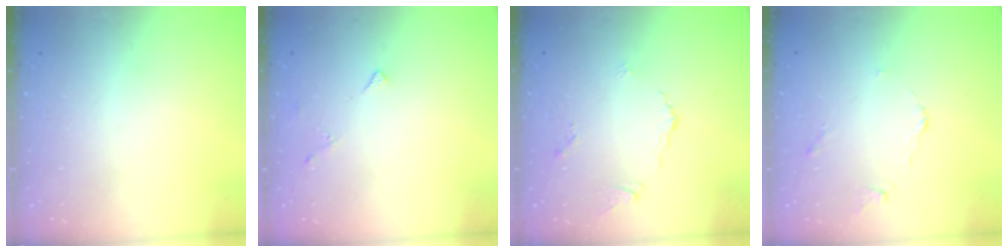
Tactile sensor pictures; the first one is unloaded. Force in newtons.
{"total": 3.0, "press": 2.9, "slide": 0.5}
{"total": 3.1, "press": 3.0, "slide": 0.6}
{"total": 2.6, "press": 2.5, "slide": 0.6}